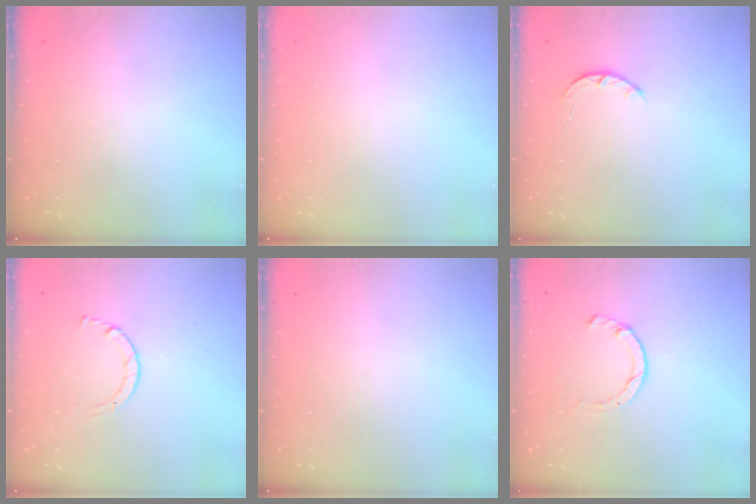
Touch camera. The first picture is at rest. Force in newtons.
{"total": 0.0}
{"total": 2.6, "press": 2.5, "slide": 0.4}
{"total": 2.7, "press": 2.7, "slide": 0.3}
{"total": 0.0}
{"total": 2.3, "press": 2.3, "slide": 0.5}